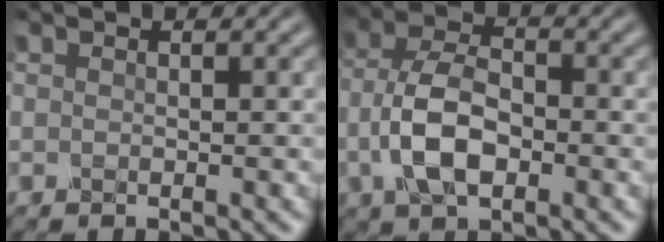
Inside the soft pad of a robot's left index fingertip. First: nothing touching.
{"total": 5.9, "force": [-1.6, 3.2, 4.7], "torque": [-0.096, 0.003, -0.037]}